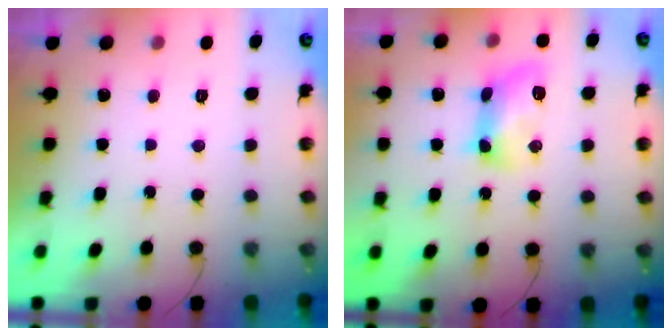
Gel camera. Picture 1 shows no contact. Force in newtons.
{"total": 9.6, "press": 9.6, "slide": 1.1}